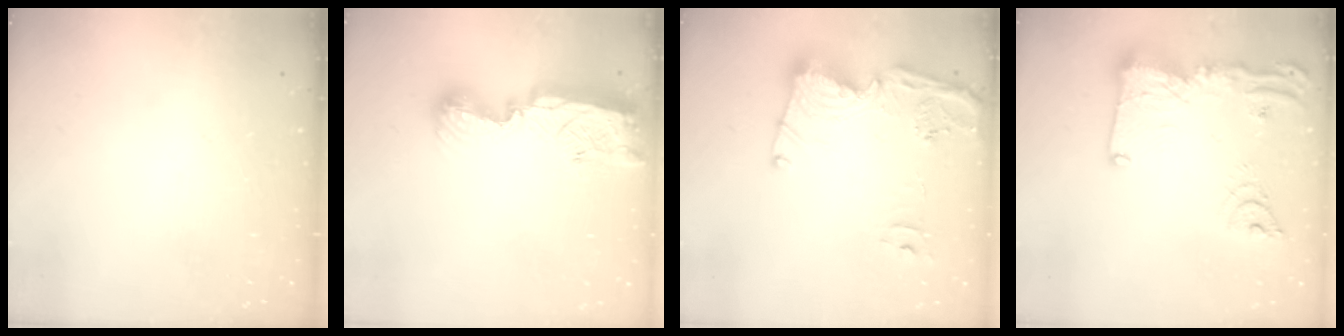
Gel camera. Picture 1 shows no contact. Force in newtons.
{"total": 12.8, "press": 12.7, "slide": 1.1}
{"total": 16.3, "press": 16.2, "slide": 1.5}
{"total": 18.5, "press": 18.4, "slide": 1.7}